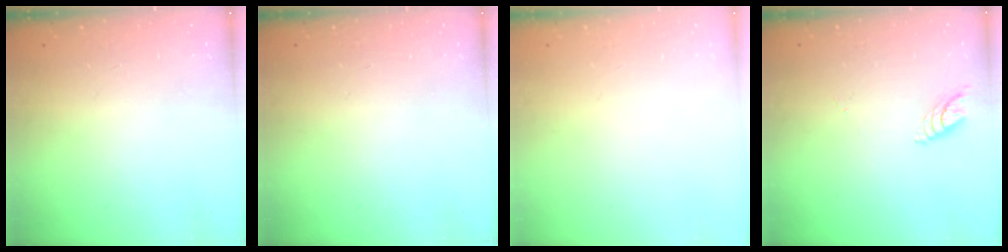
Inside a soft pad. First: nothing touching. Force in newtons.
{"total": 0.0}
{"total": 0.0}
{"total": 5.5, "press": 5.5, "slide": 0.5}